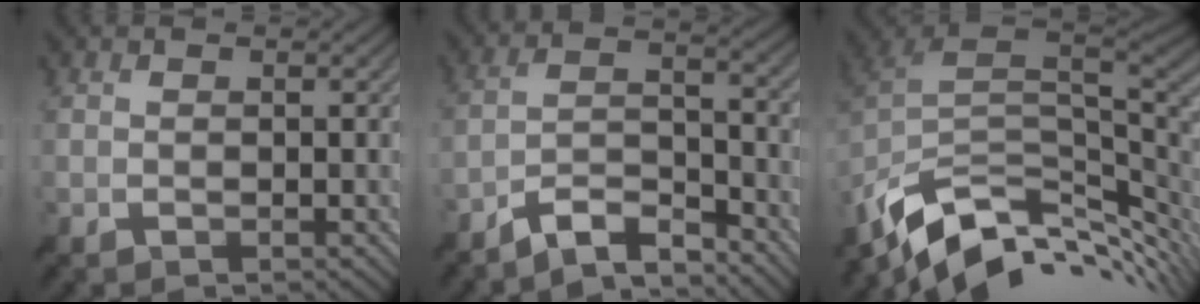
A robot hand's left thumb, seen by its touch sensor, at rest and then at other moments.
{"total": 6.9, "force": [-6.0, 1.4, 3.2], "torque": [-0.056, 0.002, -0.121]}
{"total": 12.4, "force": [-5.0, 6.8, 9.1], "torque": [-0.201, -0.023, -0.079]}